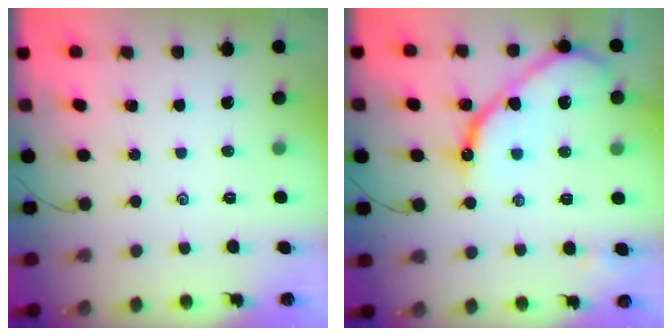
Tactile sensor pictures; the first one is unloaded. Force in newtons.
{"total": 13.1, "press": 13.0, "slide": 1.3}